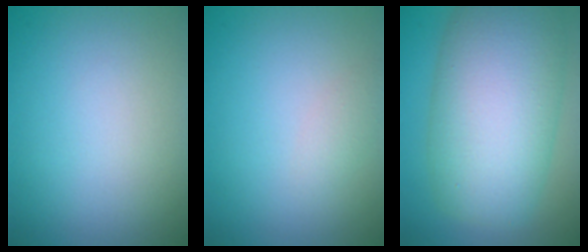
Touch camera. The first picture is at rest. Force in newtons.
{"total": 1.1, "press": 1.1, "slide": 0.0}
{"total": 11.3, "press": 11.3, "slide": 0.3}